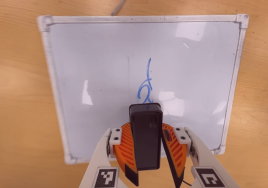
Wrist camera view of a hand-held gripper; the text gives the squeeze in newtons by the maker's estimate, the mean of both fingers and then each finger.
{"total": 8.8, "left": 9.7, "right": 7.9}